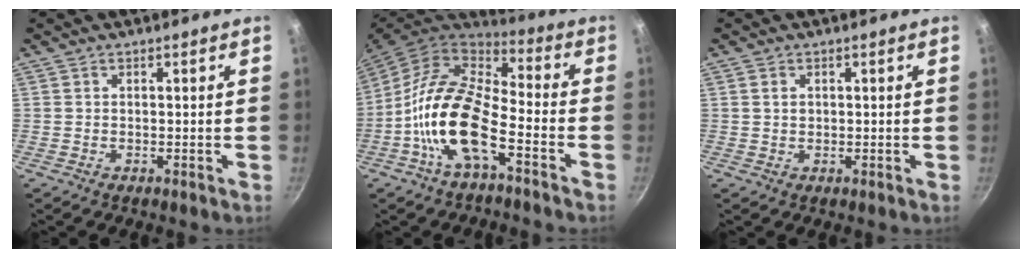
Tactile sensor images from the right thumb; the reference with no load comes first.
{"total": 16.7, "force": [-6.0, 7.3, 13.8], "torque": [-0.261, 0.044, -0.134]}
{"total": 1.6, "force": [0.4, 1.3, 0.9], "torque": [-0.012, 0.001, 0.007]}